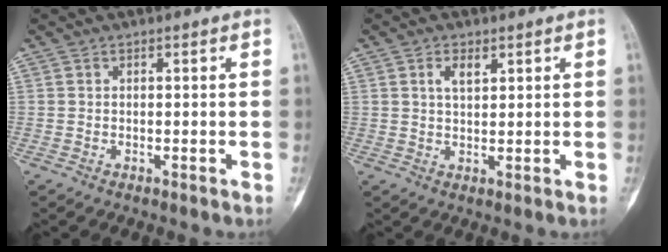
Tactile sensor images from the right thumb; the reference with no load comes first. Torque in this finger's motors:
{"motor_torque": [-0.43, 0.30, 0.19, -0.13, -0.07]}